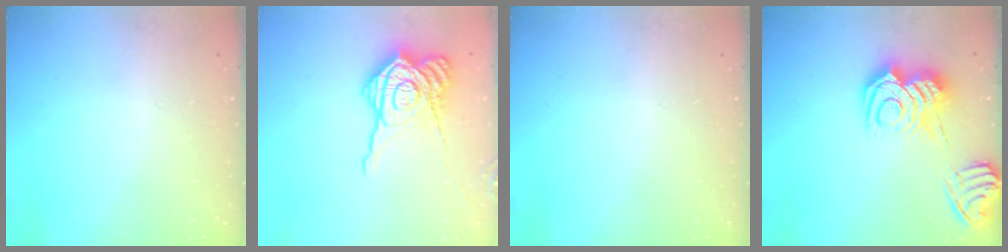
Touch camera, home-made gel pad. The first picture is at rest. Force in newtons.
{"total": 17.6, "press": 17.5, "slide": 1.3}
{"total": 0.0}
{"total": 14.8, "press": 14.7, "slide": 1.5}